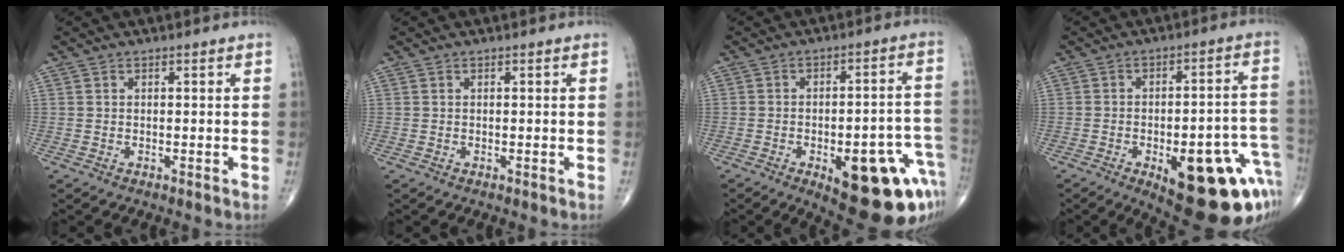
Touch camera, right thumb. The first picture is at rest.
{"total": 0.0}
{"total": 16.8, "force": [-7.4, 6.6, 13.5], "torque": [-0.107, 0.043, -0.076]}
{"total": 23.3, "force": [-9.5, 9.2, 19.2], "torque": [-0.164, 0.046, -0.103]}